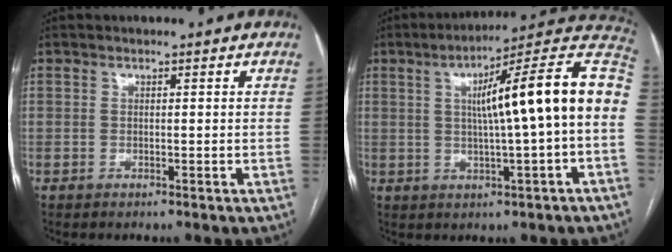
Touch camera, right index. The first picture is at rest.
{"total": 17.8, "force": [1.5, 0.2, 17.7], "torque": [-0.247, 0.034, 0.015]}